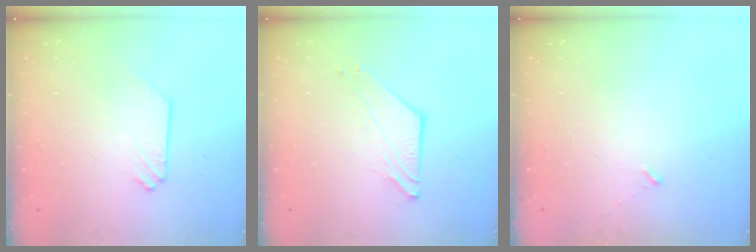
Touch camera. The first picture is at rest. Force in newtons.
{"total": 4.5, "press": 4.5, "slide": 0.5}
{"total": 1.6, "press": 1.6, "slide": 0.4}